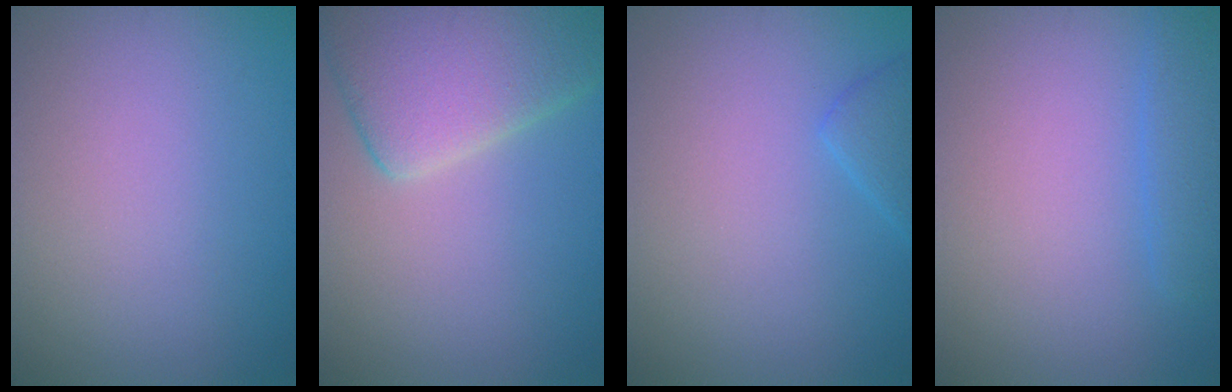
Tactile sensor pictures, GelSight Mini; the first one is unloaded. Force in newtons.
{"total": 8.5, "press": 8.5, "slide": 0.4}
{"total": 1.7, "press": 1.7, "slide": 0.1}
{"total": 2.1, "press": 2.1, "slide": 0.1}